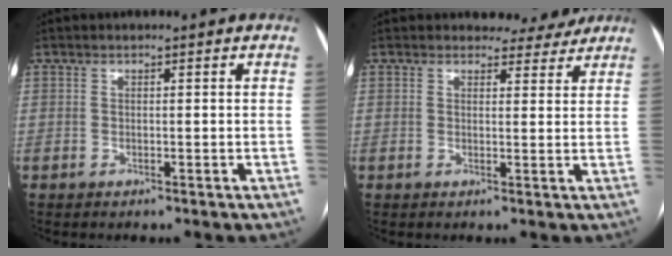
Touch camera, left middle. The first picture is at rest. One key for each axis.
{"total": 4.1, "fx": 3.8, "fy": 1.5, "fz": 0.2, "tx": 0.003, "ty": -0.003, "tz": 0.036}